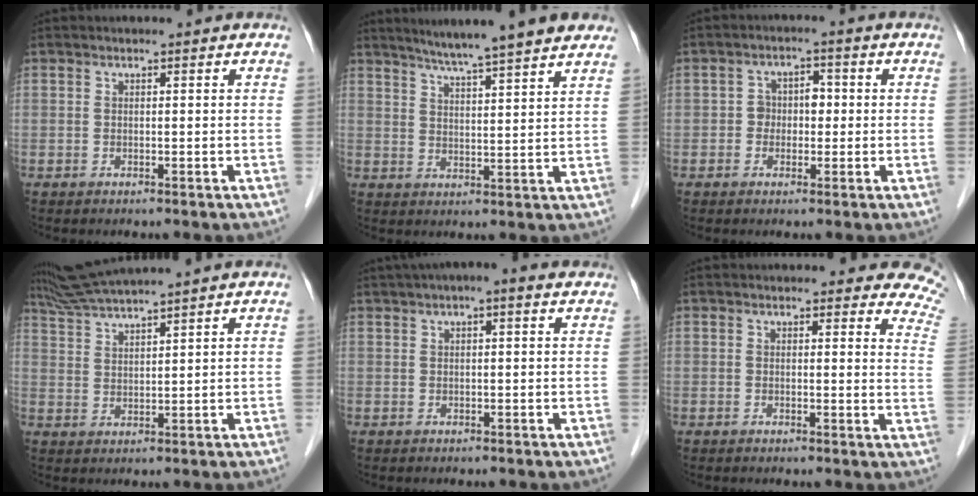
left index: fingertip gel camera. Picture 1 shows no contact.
{"total": 12.9, "force": [10.8, 0.0, 7.1], "torque": [-0.106, 0.021, 0.141]}
{"total": 3.5, "force": [-0.4, 2.7, 2.1], "torque": [-0.032, 0.018, -0.009]}
{"total": 7.6, "force": [6.8, -1.5, 3.1], "torque": [-0.062, 0.021, 0.130]}
{"total": 5.2, "force": [3.2, 1.2, 4.0], "torque": [-0.066, 0.036, 0.043]}
{"total": 8.7, "force": [7.5, 3.0, 3.3], "torque": [0.002, -0.020, 0.041]}